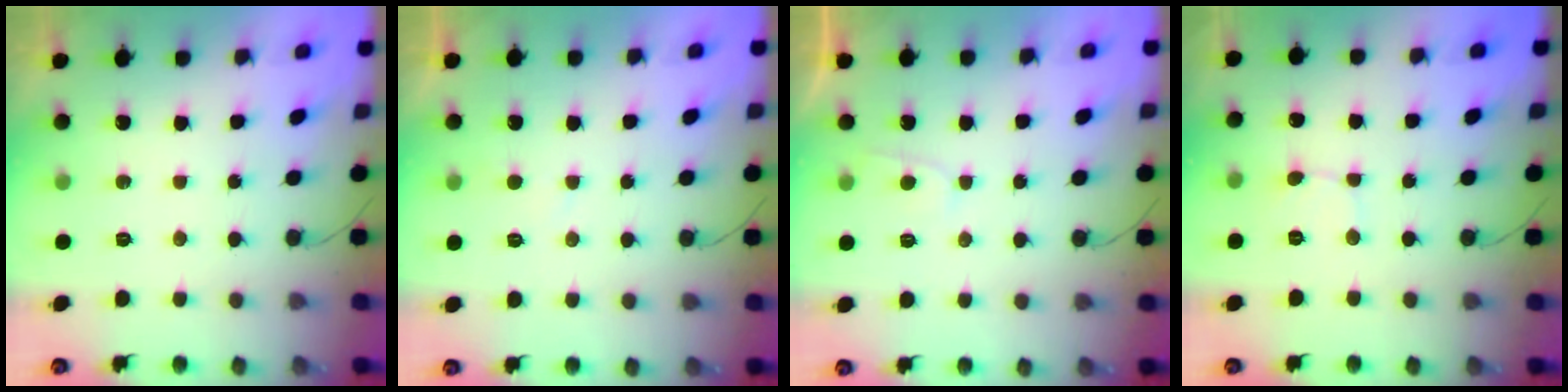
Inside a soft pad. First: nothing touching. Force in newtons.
{"total": 1.7, "press": 1.6, "slide": 0.2}
{"total": 2.9, "press": 2.9, "slide": 0.4}
{"total": 2.5, "press": 2.5, "slide": 0.3}